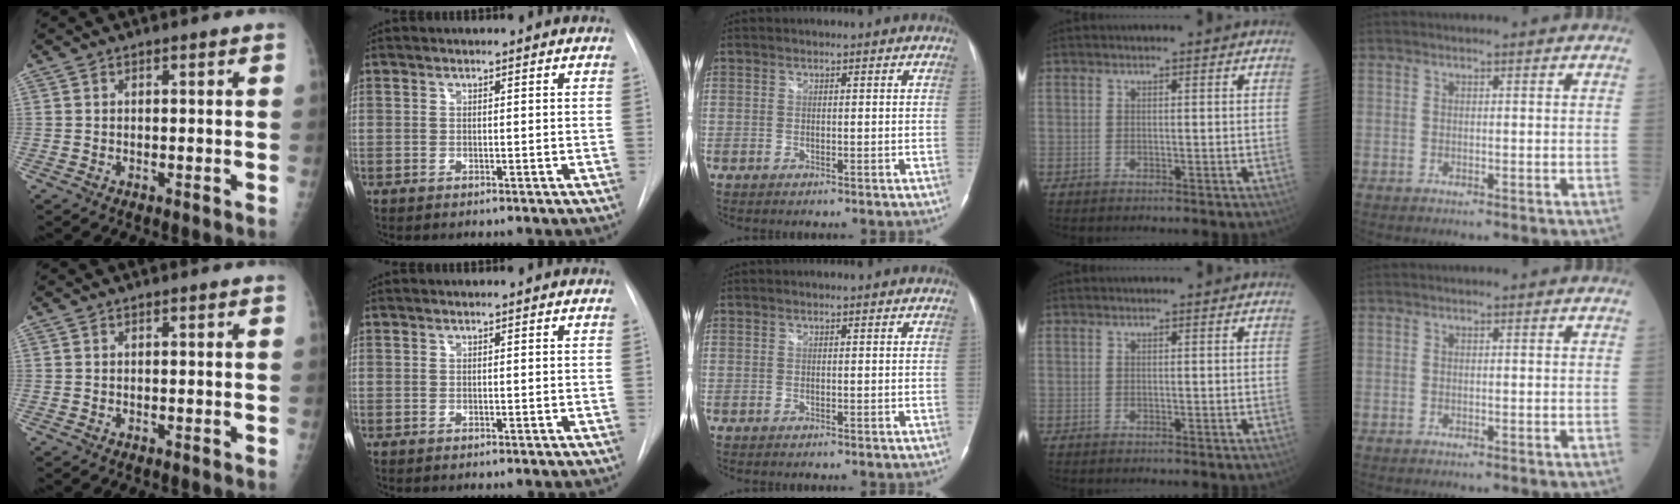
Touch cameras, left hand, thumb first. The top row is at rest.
{}